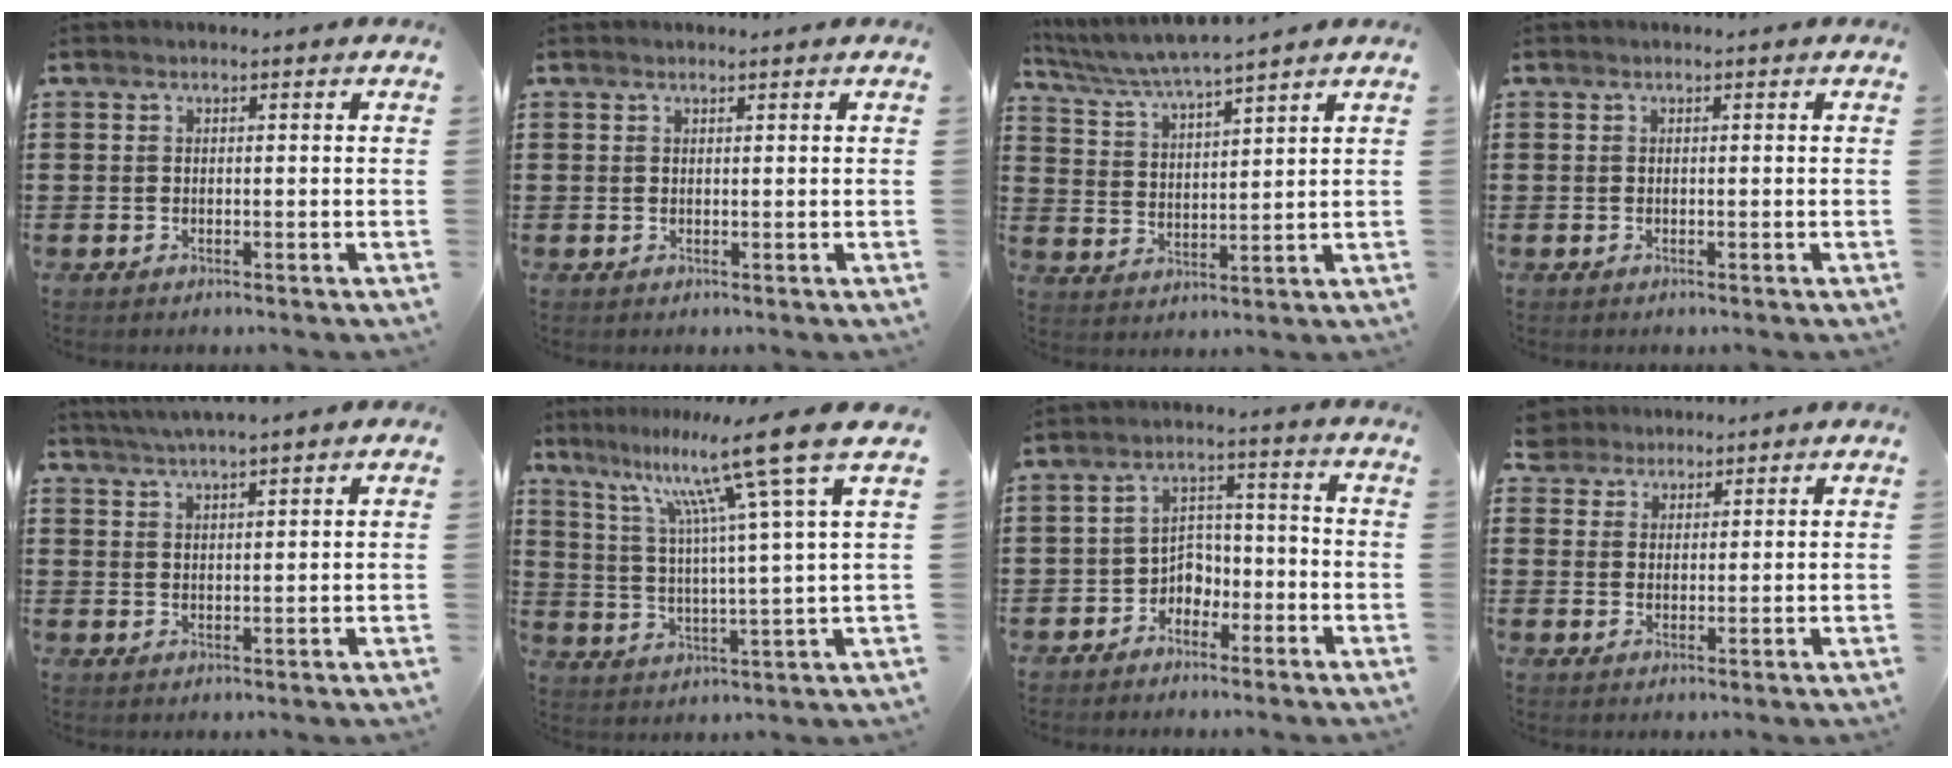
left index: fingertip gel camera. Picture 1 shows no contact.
{"total": 0.5, "force": [0.4, 0.0, 0.3], "torque": [-0.007, 0.000, 0.009]}
{"total": 4.6, "force": [4.3, -0.4, 1.5], "torque": [-0.048, -0.026, 0.072]}
{"total": 0.0}
{"total": 3.0, "force": [2.7, -0.4, 1.4], "torque": [-0.031, -0.004, 0.049]}
{"total": 13.6, "force": [8.9, -0.7, 10.2], "torque": [-0.201, -0.051, 0.131]}
{"total": 4.0, "force": [-3.1, 2.3, 1.1], "torque": [-0.027, 0.011, -0.064]}
{"total": 3.3, "force": [2.8, 1.7, -0.2], "torque": [-0.012, 0.007, 0.054]}